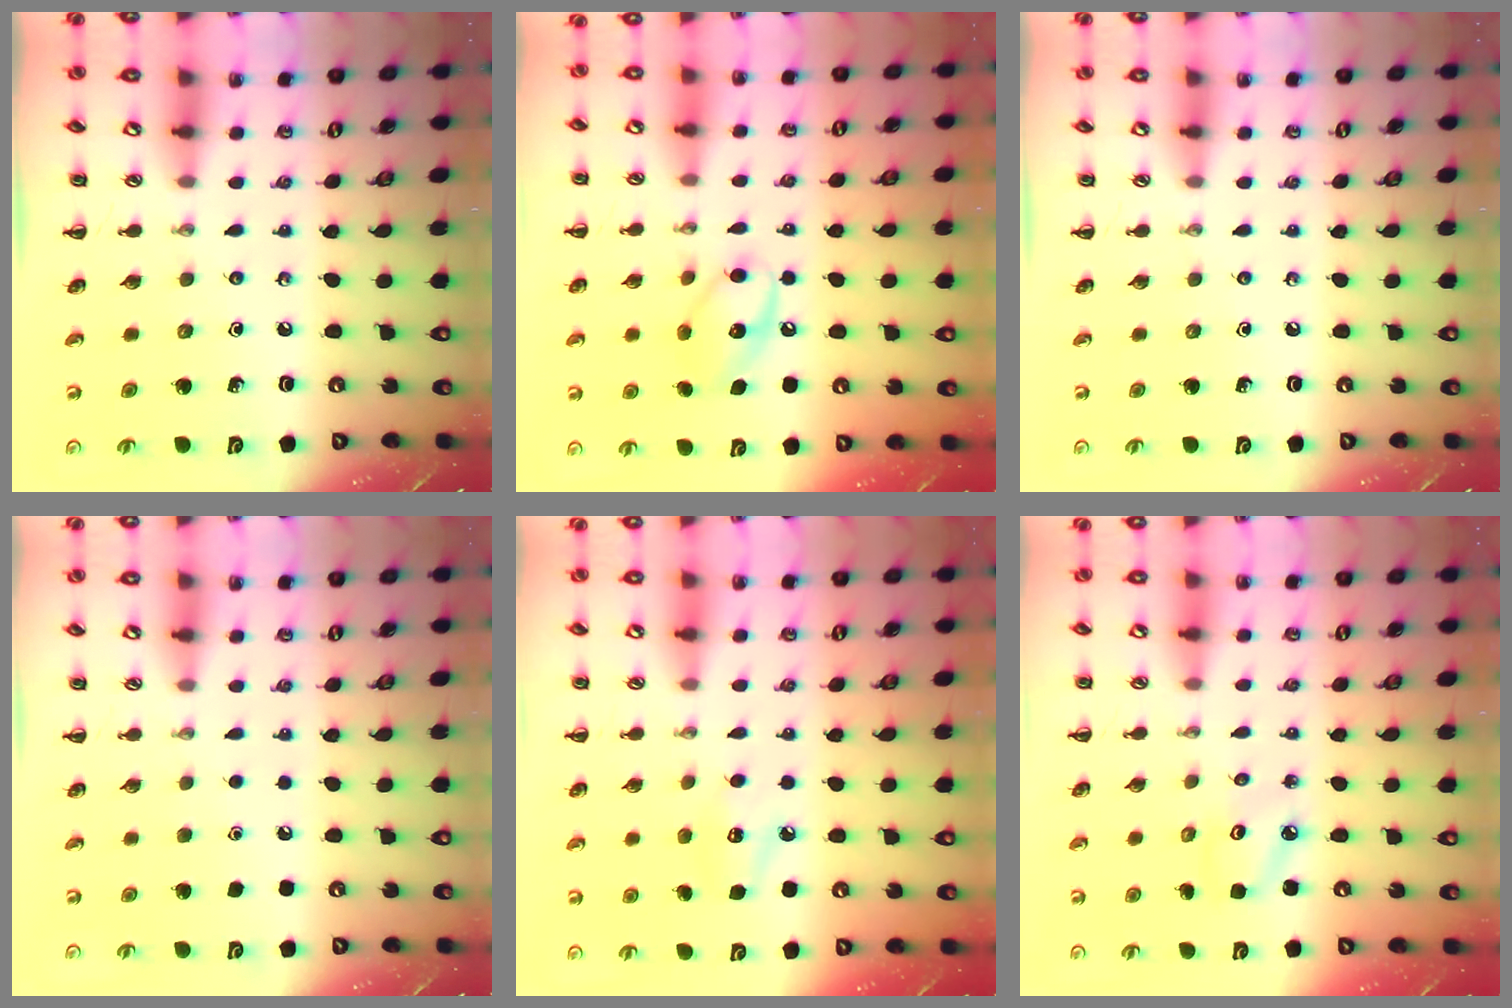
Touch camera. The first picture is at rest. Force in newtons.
{"total": 10.7, "press": 10.6, "slide": 1.2}
{"total": 0.0}
{"total": 1.7, "press": 1.7, "slide": 0.1}
{"total": 8.2, "press": 8.0, "slide": 1.8}
{"total": 3.2, "press": 3.2, "slide": 0.5}